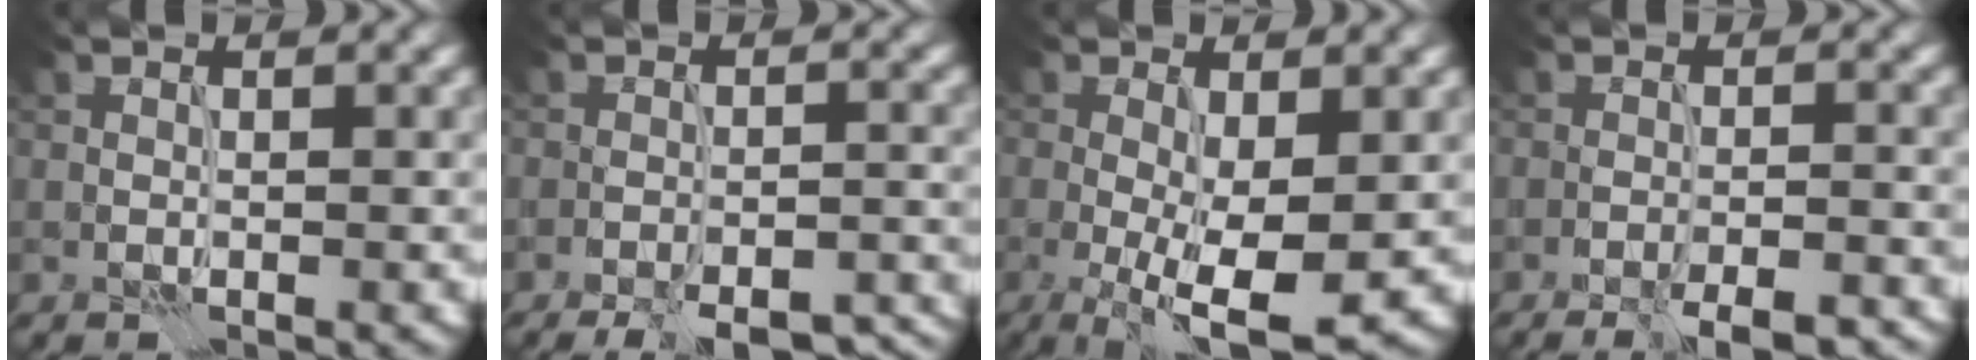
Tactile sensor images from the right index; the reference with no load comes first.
{"total": 8.6, "force": [-7.3, 2.3, 4.1], "torque": [-0.044, -0.001, -0.088]}
{"total": 7.4, "force": [-1.5, 2.0, 6.9], "torque": [-0.122, -0.019, -0.022]}
{"total": 5.6, "force": [-4.1, 1.2, 3.5], "torque": [-0.039, 0.001, -0.053]}